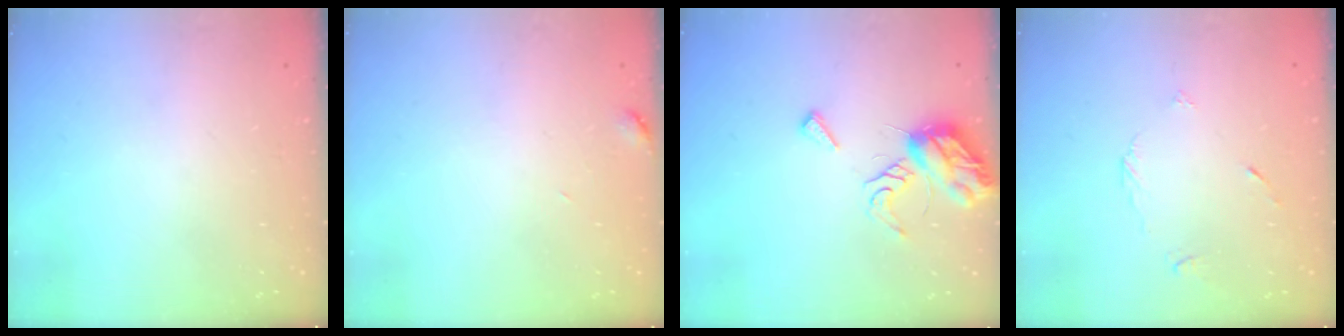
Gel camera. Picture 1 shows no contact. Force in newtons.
{"total": 4.3, "press": 4.3, "slide": 0.5}
{"total": 9.5, "press": 9.5, "slide": 0.6}
{"total": 4.0, "press": 4.0, "slide": 0.4}